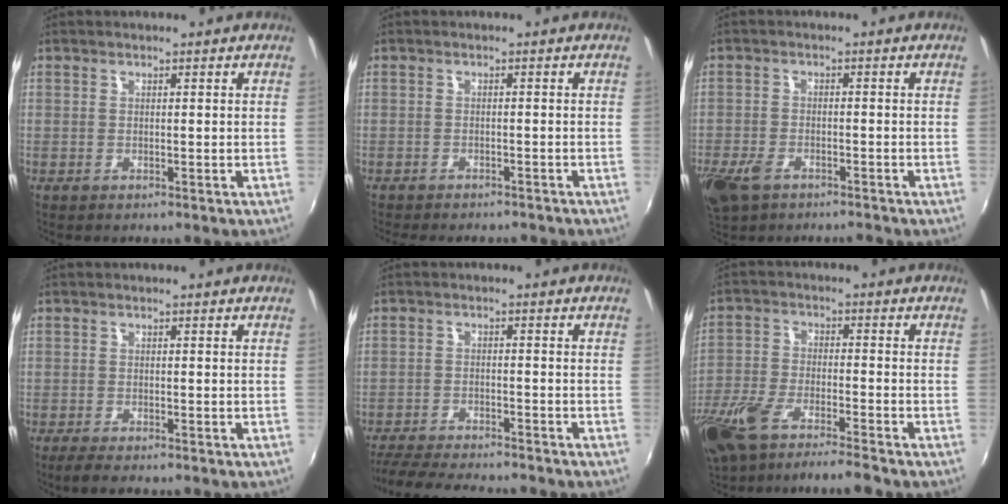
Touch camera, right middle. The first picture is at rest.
{"total": 5.9, "force": [-5.2, 1.6, 2.2], "torque": [-0.055, -0.011, -0.074]}
{"total": 7.3, "force": [-4.9, 3.4, 4.1], "torque": [-0.113, -0.021, -0.096]}
{"total": 3.3, "force": [-2.6, 0.5, 1.9], "torque": [-0.046, -0.014, -0.046]}
{"total": 12.7, "force": [-11.4, 1.7, 5.3], "torque": [-0.122, -0.026, -0.182]}
{"total": 13.4, "force": [-10.4, 2.4, 8.2], "torque": [-0.192, -0.038, -0.193]}